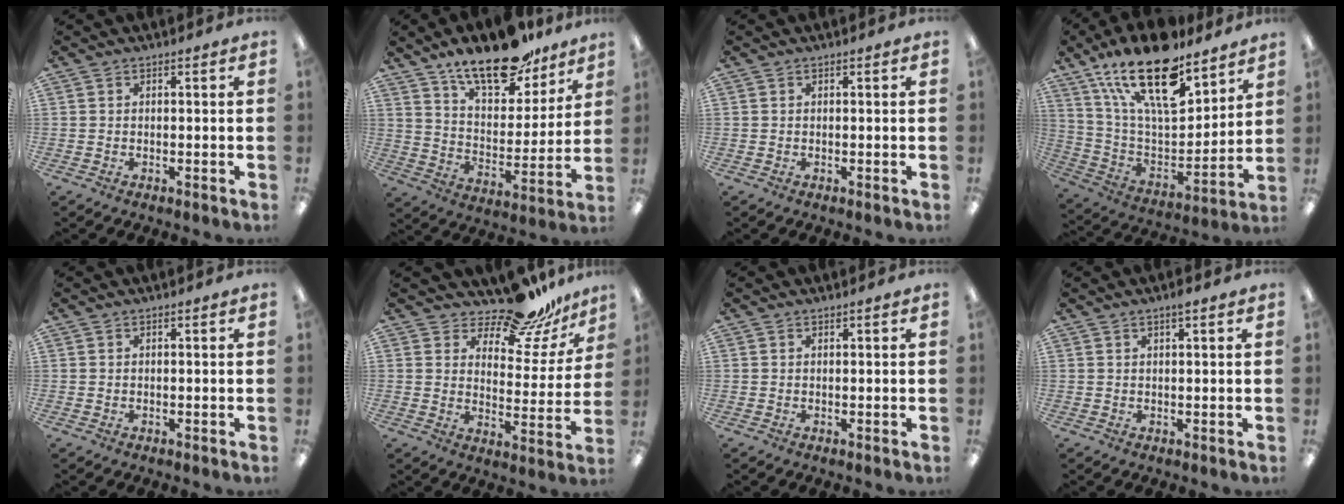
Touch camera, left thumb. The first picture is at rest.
{"total": 19.5, "force": [14.9, 7.7, 9.8], "torque": [-0.156, -0.092, 0.257]}
{"total": 0.0}
{"total": 24.2, "force": [15.7, 9.8, 15.6], "torque": [-0.280, -0.094, 0.271]}
{"total": 0.5, "force": [0.4, 0.1, 0.3], "torque": [-0.007, 0.002, 0.008]}
{"total": 14.7, "force": [12.7, 4.7, 5.8], "torque": [-0.090, -0.097, 0.221]}
{"total": 0.5, "force": [0.5, 0.1, 0.1], "torque": [-0.004, 0.000, 0.010]}
{"total": 2.1, "force": [1.5, 0.2, 1.4], "torque": [-0.030, 0.002, 0.026]}